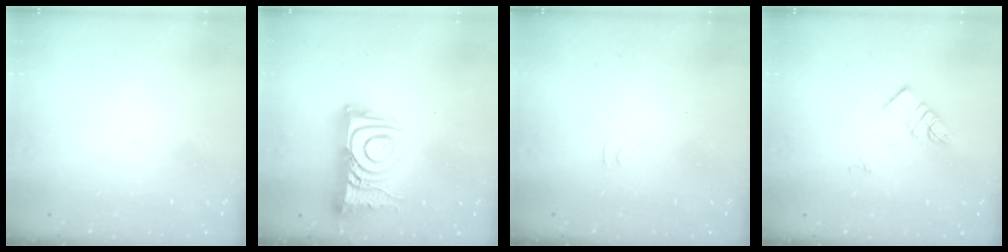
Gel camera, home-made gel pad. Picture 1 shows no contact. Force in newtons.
{"total": 14.0, "press": 14.0, "slide": 1.0}
{"total": 3.1, "press": 3.0, "slide": 0.5}
{"total": 6.2, "press": 6.2, "slide": 0.2}